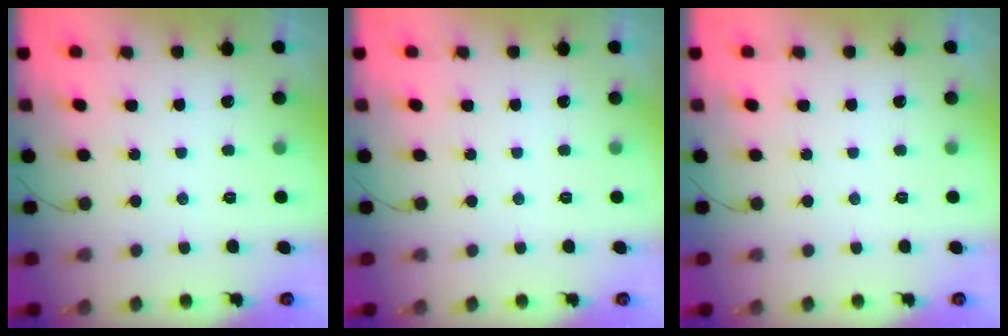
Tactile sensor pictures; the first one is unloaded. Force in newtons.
{"total": 0.0}
{"total": 0.0}